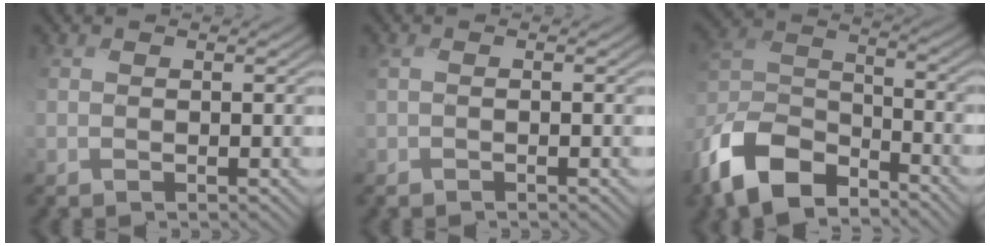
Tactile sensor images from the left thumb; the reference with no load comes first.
{"total": 1.2, "force": [-0.2, 0.4, 1.1], "torque": [-0.027, -0.002, -0.005]}
{"total": 12.3, "force": [-8.8, 5.5, 6.6], "torque": [-0.148, -0.007, -0.190]}